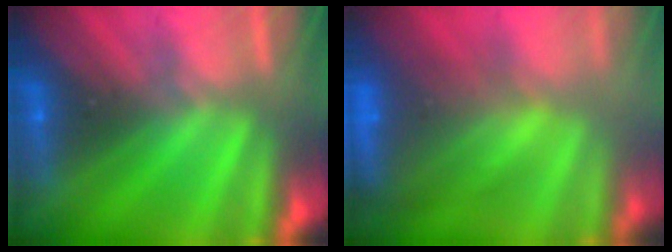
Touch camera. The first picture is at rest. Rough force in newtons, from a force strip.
{"total": 7.3}